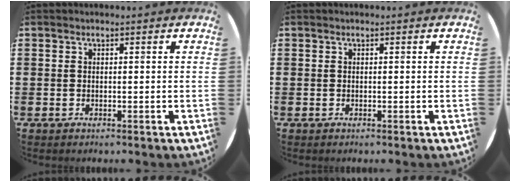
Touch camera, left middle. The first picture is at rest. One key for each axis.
{"total": 0.0}